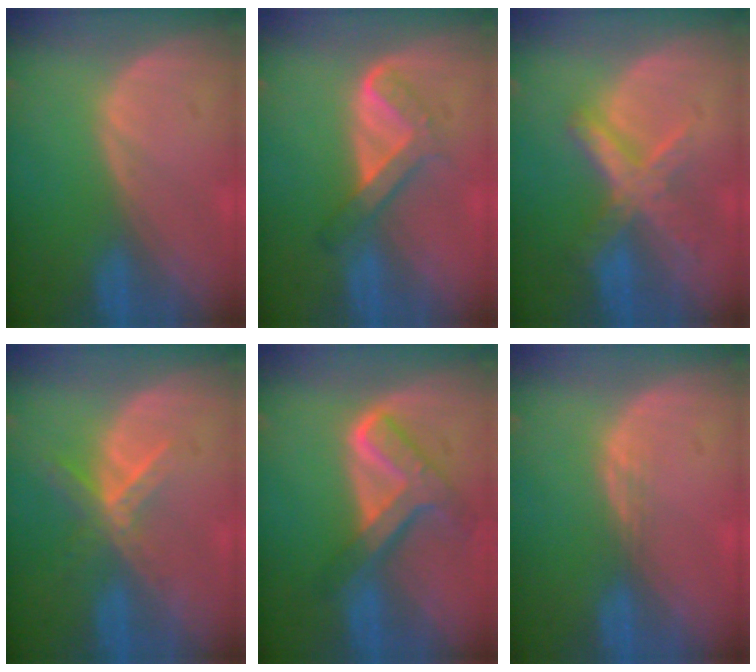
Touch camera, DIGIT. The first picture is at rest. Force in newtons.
{"total": 4.8, "press": 4.8, "slide": 0.9}
{"total": 7.2, "press": 6.1, "slide": 3.7}
{"total": 5.6, "press": 4.9, "slide": 2.8}
{"total": 7.8, "press": 6.7, "slide": 4.1}
{"total": 1.4, "press": 1.1, "slide": 0.9}